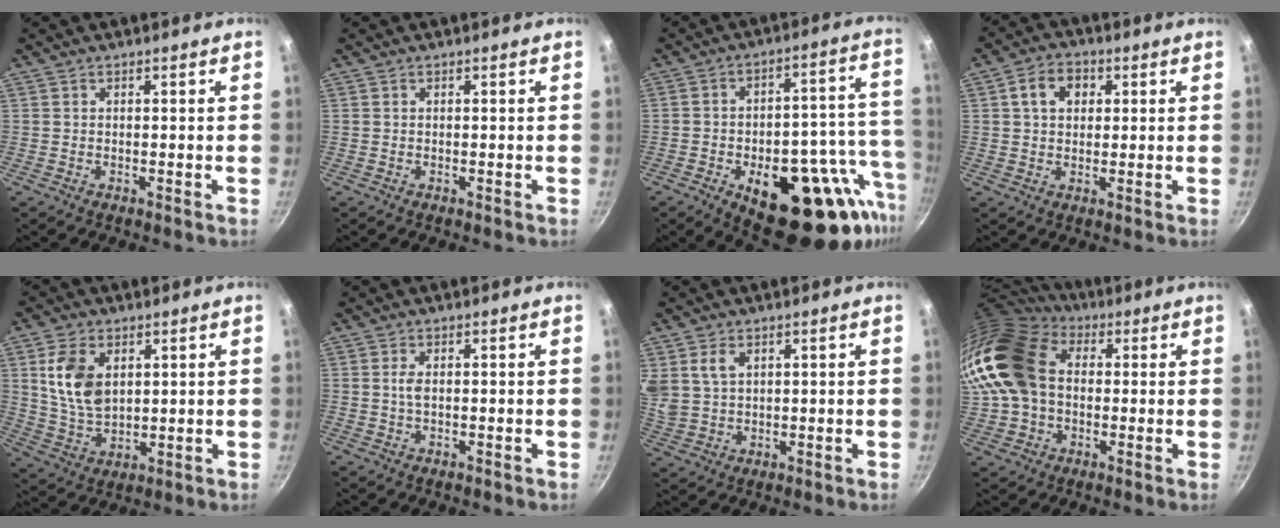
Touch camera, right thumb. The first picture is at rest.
{"total": 0.0}
{"total": 26.0, "force": [-9.8, 12.6, 20.6], "torque": [-0.220, 0.023, -0.123]}
{"total": 6.6, "force": [1.9, 5.0, 3.9], "torque": [-0.044, 0.006, 0.024]}
{"total": 10.8, "force": [3.1, 6.8, 7.8], "torque": [-0.138, -0.021, 0.067]}
{"total": 1.8, "force": [0.1, 0.9, 1.6], "torque": [-0.033, 0.001, 0.003]}
{"total": 6.1, "force": [2.6, 4.1, 3.7], "torque": [-0.064, -0.010, 0.058]}
{"total": 19.8, "force": [2.4, 14.7, 13.0], "torque": [-0.263, 0.034, 0.037]}